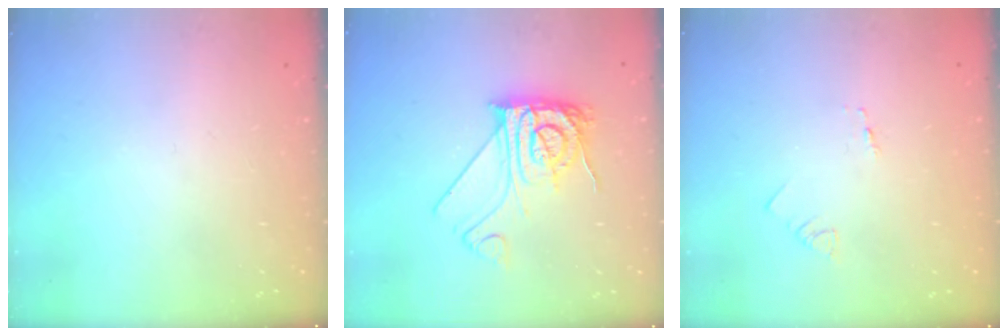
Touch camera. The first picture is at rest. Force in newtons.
{"total": 11.8, "press": 11.8, "slide": 1.2}
{"total": 1.3, "press": 1.2, "slide": 0.1}